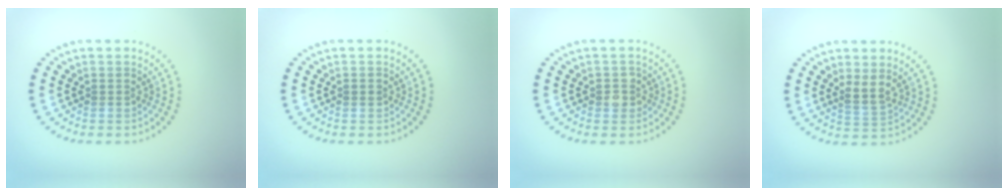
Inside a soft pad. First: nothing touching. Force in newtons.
{"total": 0.6, "press": 0.6, "slide": 0.2}
{"total": 1.5, "press": 1.4, "slide": 0.5}
{"total": 1.9, "press": 1.6, "slide": 1.0}